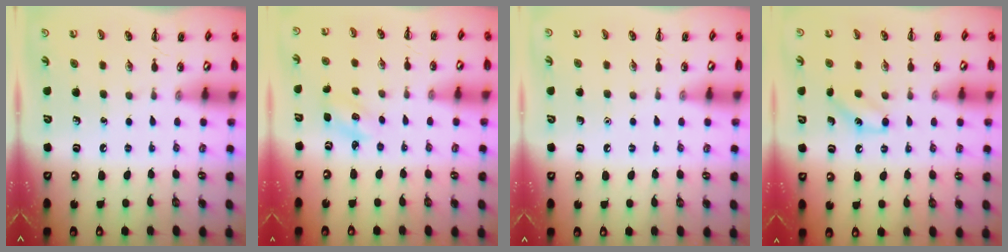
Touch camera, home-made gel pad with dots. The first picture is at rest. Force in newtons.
{"total": 2.8, "press": 2.7, "slide": 0.7}
{"total": 1.6, "press": 1.6, "slide": 0.1}
{"total": 6.6, "press": 6.4, "slide": 1.6}